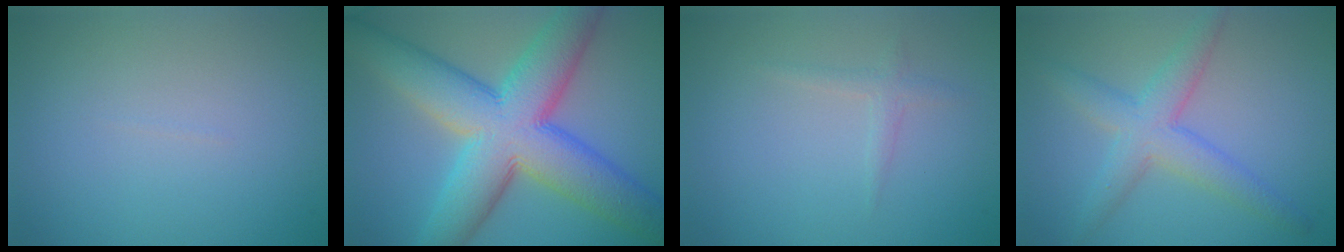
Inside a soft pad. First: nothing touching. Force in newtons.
{"total": 12.5, "press": 12.5, "slide": 0.4}
{"total": 1.1, "press": 1.0, "slide": 0.1}
{"total": 4.3, "press": 4.3, "slide": 0.1}